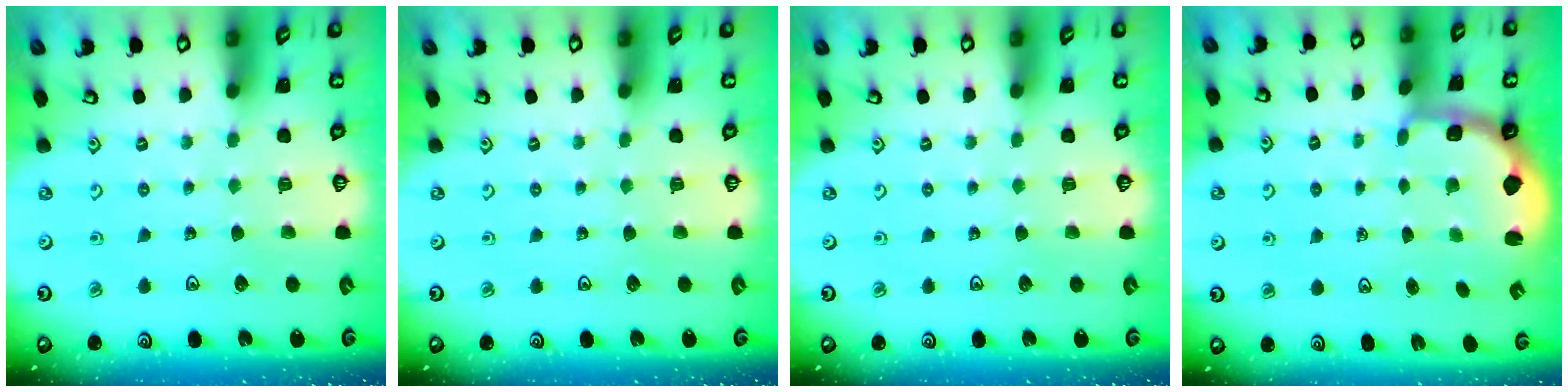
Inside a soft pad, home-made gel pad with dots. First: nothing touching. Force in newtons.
{"total": 0.0}
{"total": 0.0}
{"total": 2.5, "press": 1.1, "slide": 2.2}